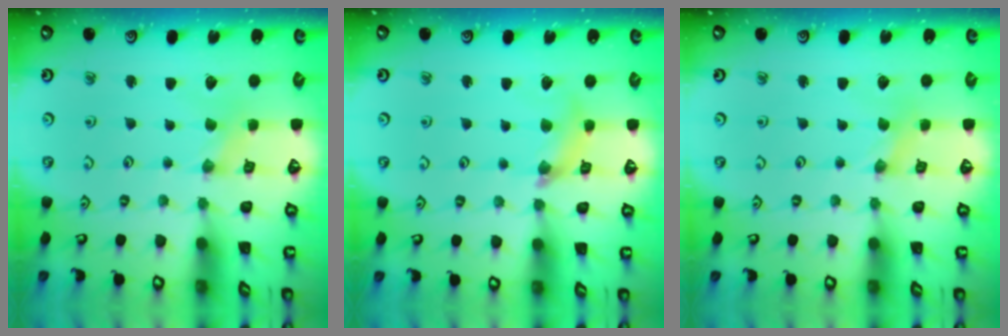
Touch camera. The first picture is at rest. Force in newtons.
{"total": 6.7, "press": 6.6, "slide": 0.7}
{"total": 0.0}